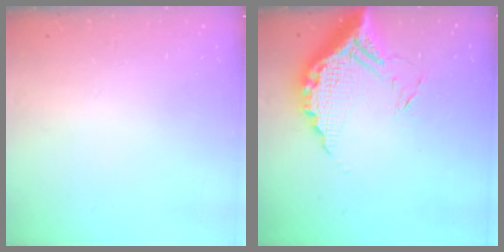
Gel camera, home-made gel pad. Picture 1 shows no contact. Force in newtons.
{"total": 14.7, "press": 14.7, "slide": 1.2}